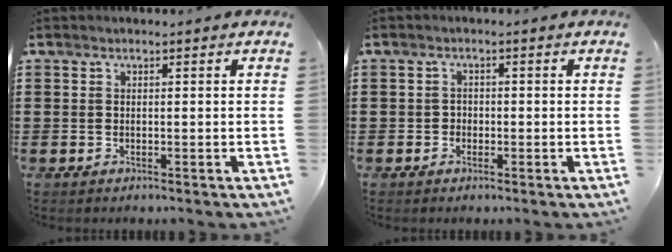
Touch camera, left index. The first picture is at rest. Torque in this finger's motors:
{"motor_torque": [-0.78, 0.82, -0.03, -0.01]}